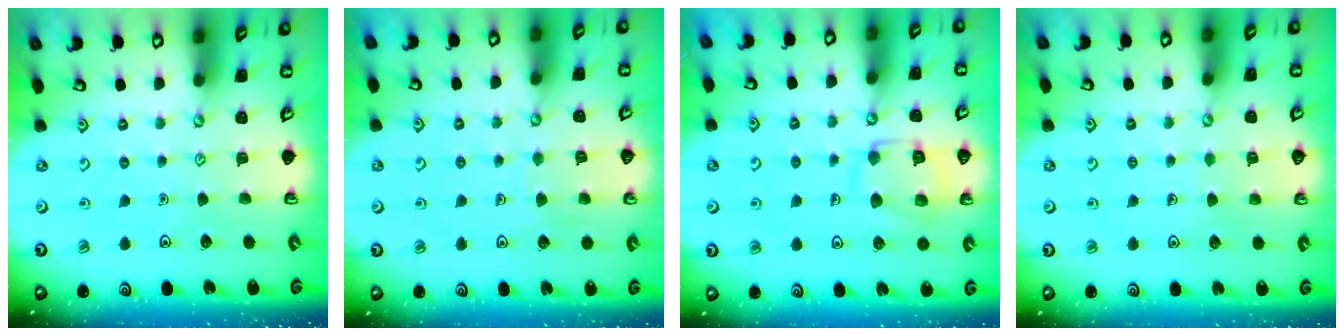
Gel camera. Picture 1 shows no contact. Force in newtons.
{"total": 4.0, "press": 3.9, "slide": 0.3}
{"total": 12.7, "press": 12.6, "slide": 1.2}
{"total": 3.8, "press": 3.8, "slide": 0.3}